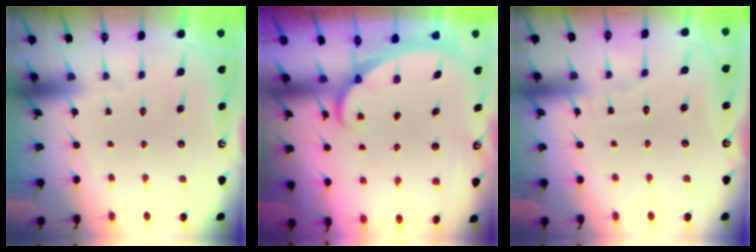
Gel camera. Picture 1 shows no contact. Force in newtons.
{"total": 1.7, "press": 1.7, "slide": 0.1}
{"total": 3.6, "press": 3.6, "slide": 0.2}